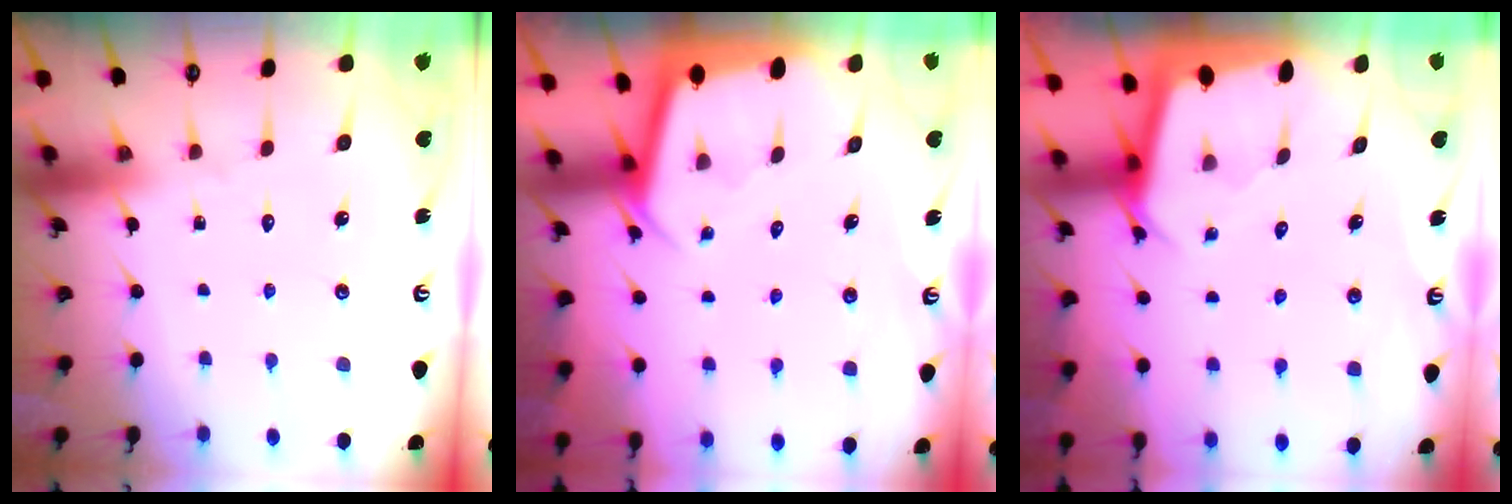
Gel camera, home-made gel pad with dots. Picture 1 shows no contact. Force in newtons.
{"total": 2.3, "press": 2.3, "slide": 0.1}
{"total": 2.4, "press": 2.4, "slide": 0.2}